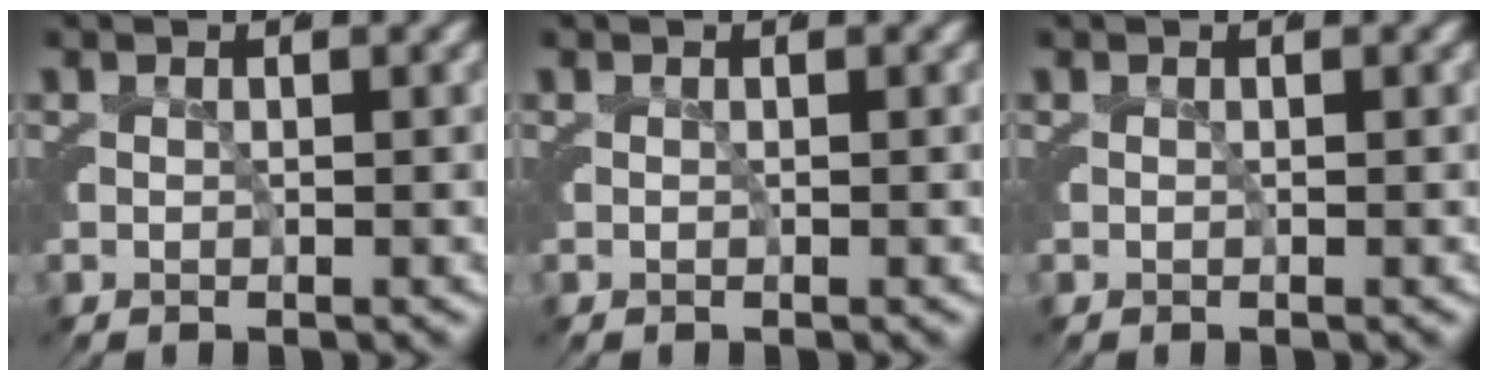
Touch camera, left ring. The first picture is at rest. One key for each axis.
{"total": 0.0}
{"total": 0.0}